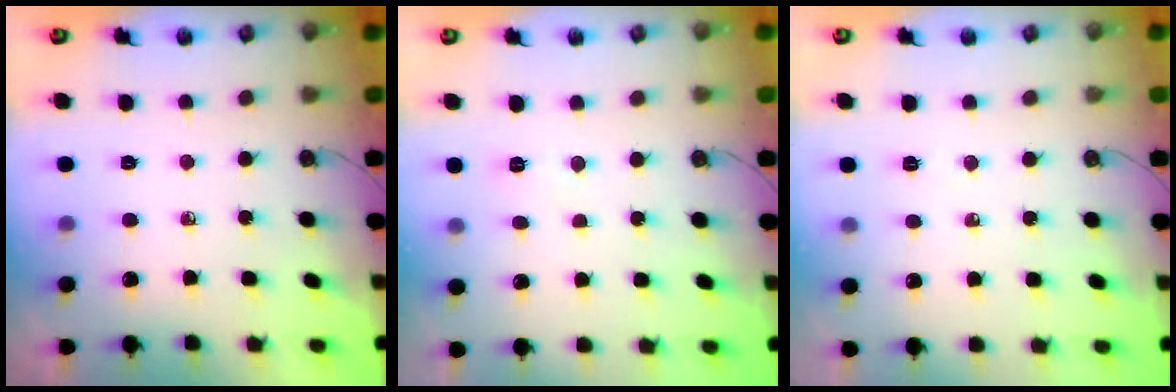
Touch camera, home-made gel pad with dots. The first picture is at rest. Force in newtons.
{"total": 8.5, "press": 5.0, "slide": 6.9}
{"total": 3.5, "press": 2.9, "slide": 2.1}